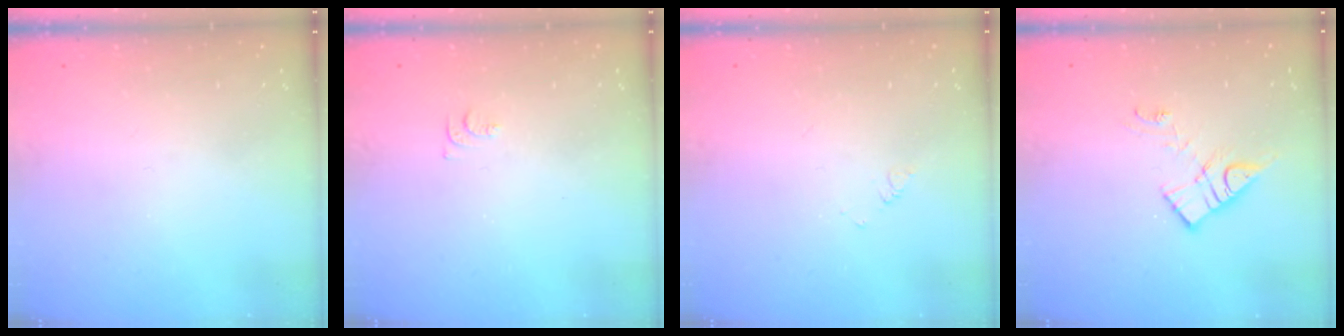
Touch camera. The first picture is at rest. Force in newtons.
{"total": 6.5, "press": 6.5, "slide": 0.9}
{"total": 2.2, "press": 2.2, "slide": 0.3}
{"total": 9.8, "press": 9.7, "slide": 0.6}